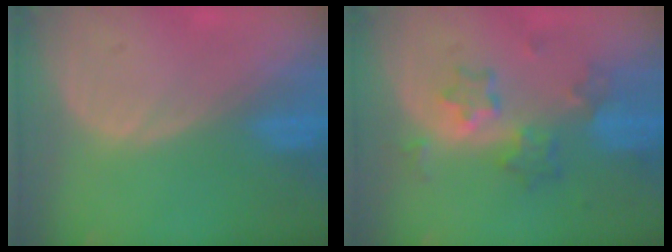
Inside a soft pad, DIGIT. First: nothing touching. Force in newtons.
{"total": 7.0, "press": 6.3, "slide": 3.1}